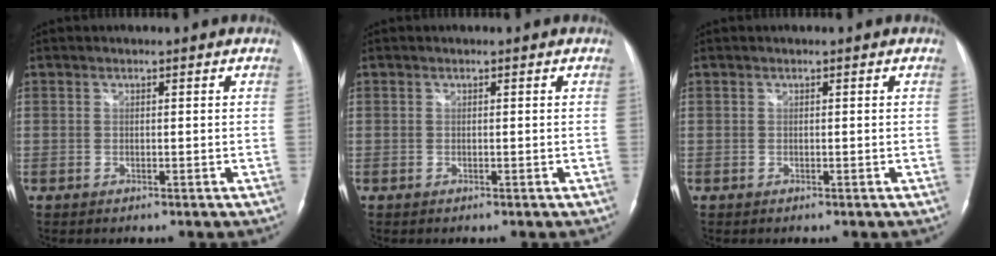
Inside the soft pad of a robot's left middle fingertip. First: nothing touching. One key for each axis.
{"total": 0.0}
{"total": 0.0}